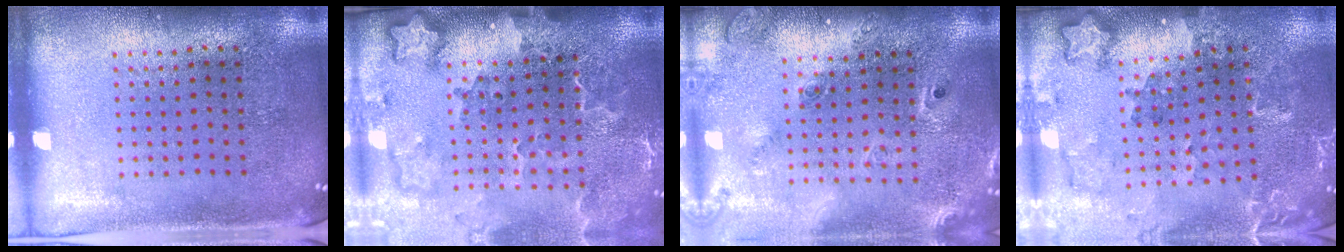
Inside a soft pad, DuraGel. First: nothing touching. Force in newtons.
{"total": 3.2, "press": 2.3, "slide": 2.1}
{"total": 2.4, "press": 1.7, "slide": 1.6}
{"total": 1.8, "press": 1.7, "slide": 0.2}